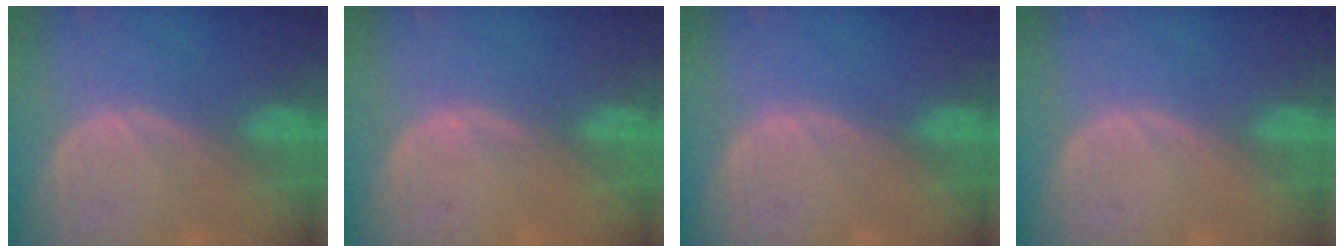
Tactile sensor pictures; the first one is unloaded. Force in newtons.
{"total": 0.8, "press": 0.6, "slide": 0.5}
{"total": 0.0}
{"total": 0.0}